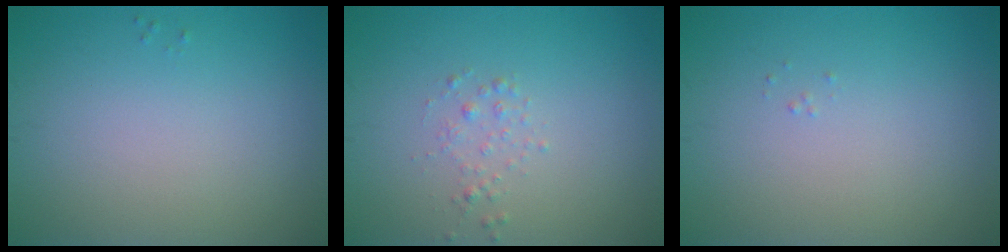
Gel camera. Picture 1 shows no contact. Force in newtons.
{"total": 0.9, "press": 0.9, "slide": 0.0}
{"total": 0.0}